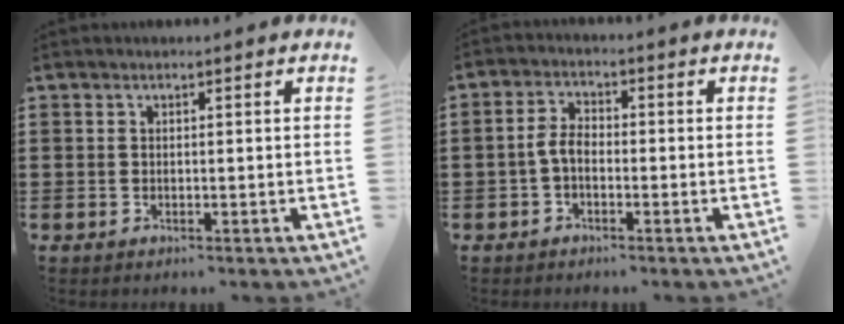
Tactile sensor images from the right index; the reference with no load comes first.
{"total": 3.2, "force": [-1.0, 1.3, 2.7], "torque": [-0.068, -0.002, -0.024]}